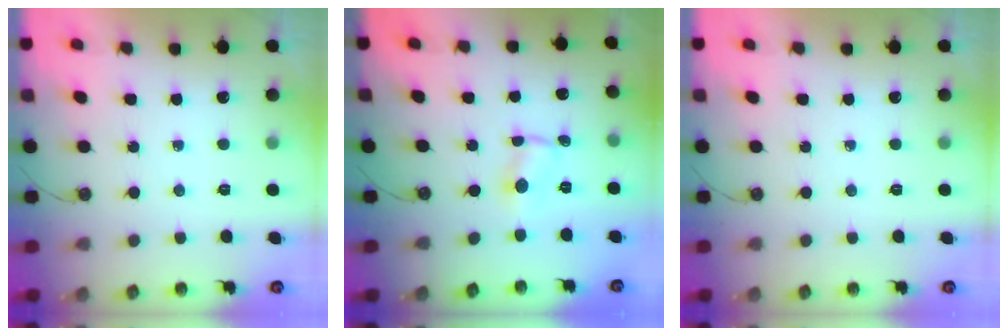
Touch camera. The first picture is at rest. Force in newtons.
{"total": 1.1, "press": 1.1, "slide": 0.2}
{"total": 0.0}